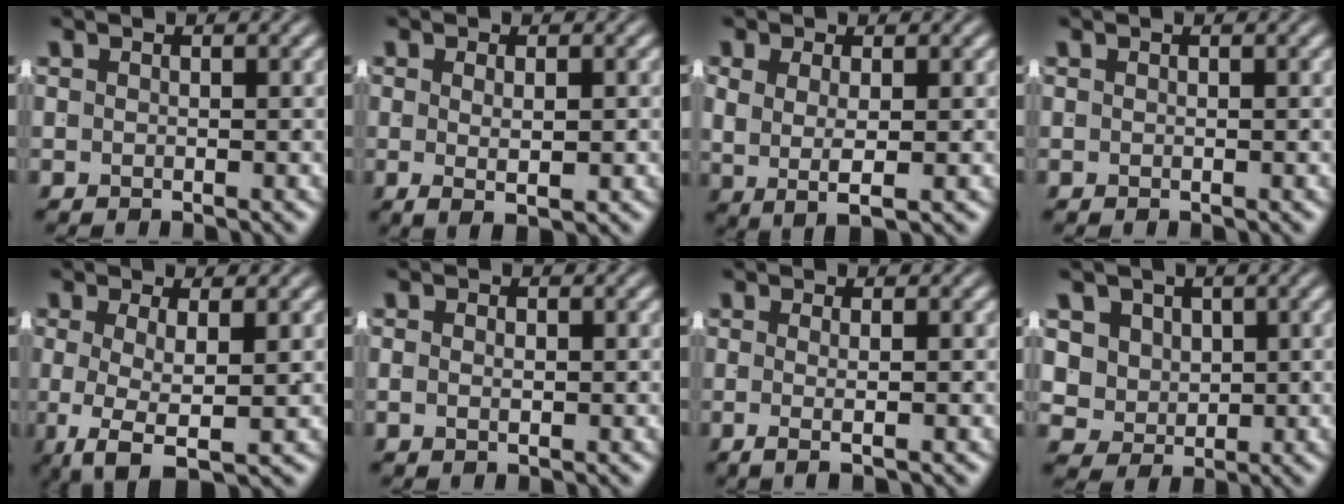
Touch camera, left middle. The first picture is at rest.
{"total": 2.1, "force": [-0.4, -0.2, 2.1], "torque": [-0.029, -0.010, 0.003]}
{"total": 4.4, "force": [0.3, 2.1, 3.9], "torque": [-0.074, -0.010, 0.013]}
{"total": 0.0}
{"total": 5.2, "force": [-2.2, 1.7, 4.3], "torque": [-0.087, -0.035, -0.018]}
{"total": 1.0, "force": [-0.2, 0.3, 1.0], "torque": [-0.018, -0.008, 0.004]}
{"total": 1.9, "force": [-0.7, -0.7, 1.6], "torque": [-0.032, -0.009, -0.008]}
{"total": 7.8, "force": [0.5, 7.0, 3.3], "torque": [-0.103, -0.040, 0.021]}